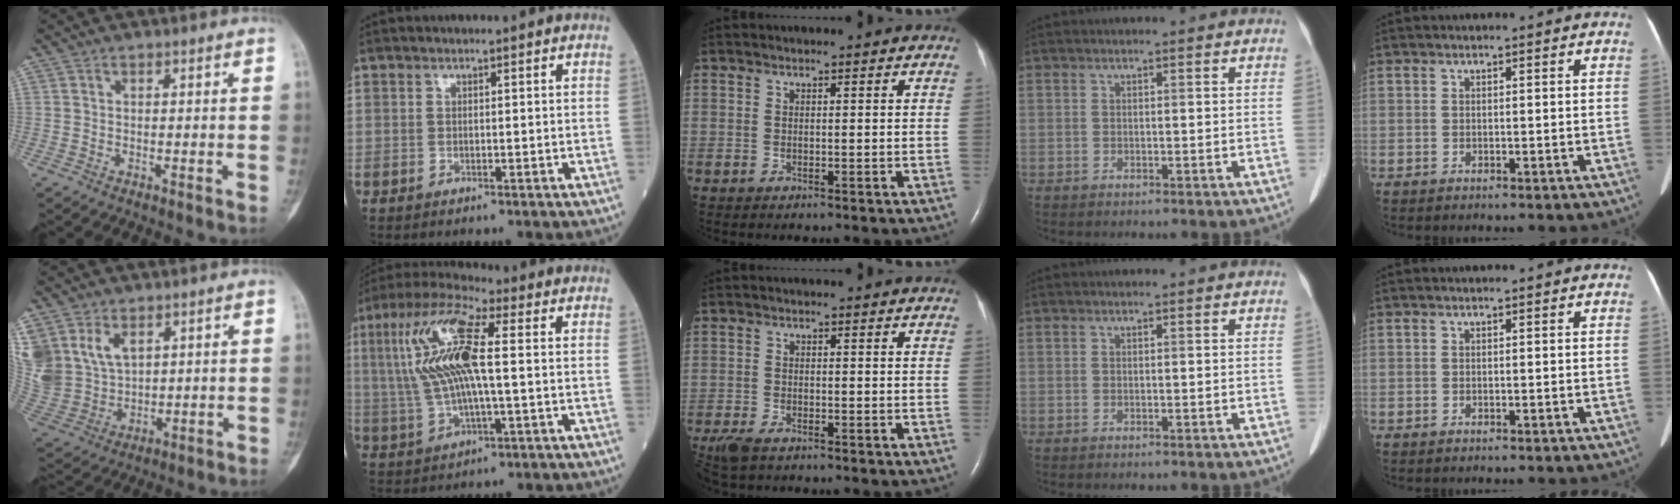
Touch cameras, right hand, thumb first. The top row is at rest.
{"thumb": {"total": 17.0, "force": [6.7, 12.5, 9.3], "torque": [-0.224, 0.004, 0.156]}, "index": {"total": 14.0, "force": [2.0, 3.0, 13.5], "torque": [-0.292, 0.023, 0.035]}, "middle": {"total": 6.3, "force": [-4.8, 2.3, 3.5], "torque": [-0.073, -0.016, -0.084]}}